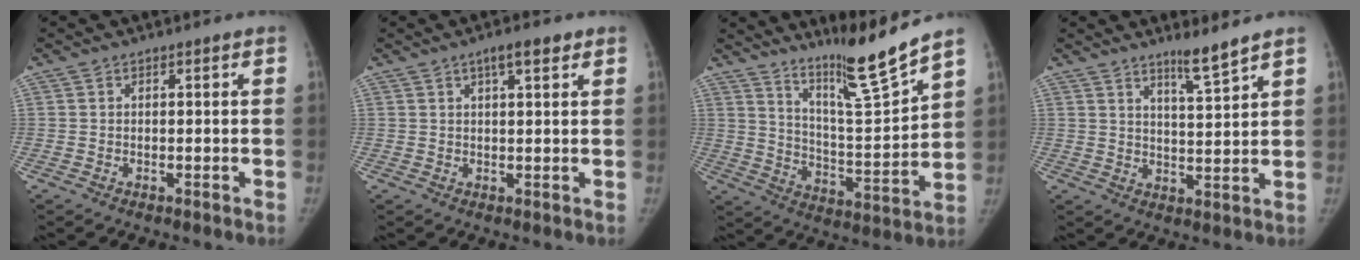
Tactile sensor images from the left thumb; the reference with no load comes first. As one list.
[{"total": 4.0, "force": [2.2, 1.1, 3.1], "torque": [-0.039, -0.004, 0.034]}, {"total": 13.5, "force": [11.1, -0.4, 7.7], "torque": [-0.108, -0.086, 0.195]}, {"total": 5.4, "force": [4.4, -0.2, 3.2], "torque": [-0.045, -0.043, 0.076]}]